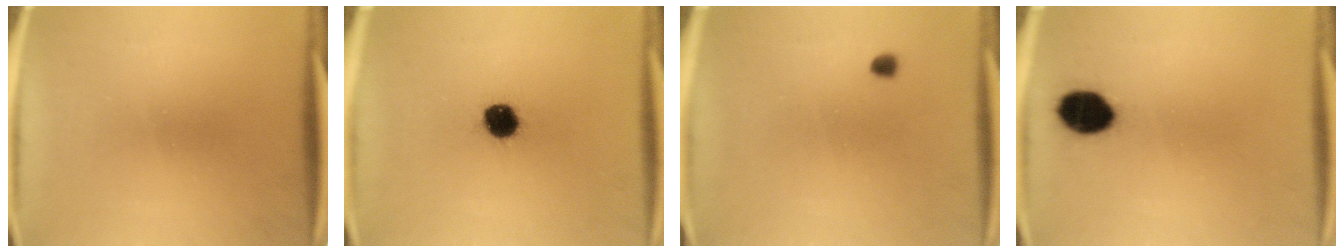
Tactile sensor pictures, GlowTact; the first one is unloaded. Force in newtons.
{"total": 7.5}
{"total": 1.0}
{"total": 8.8}